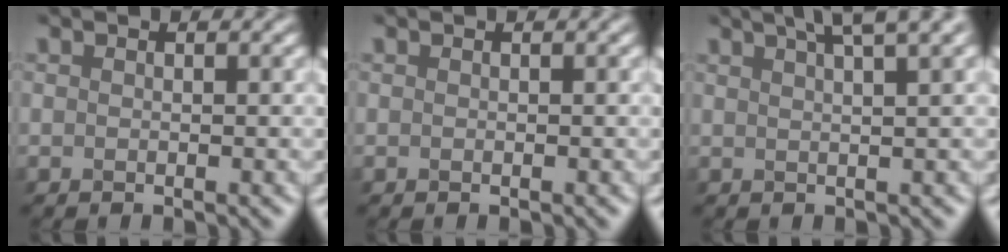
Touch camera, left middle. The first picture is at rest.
{"total": 0.0}
{"total": 4.8, "force": [3.3, 0.8, 3.3], "torque": [-0.038, 0.033, 0.039]}